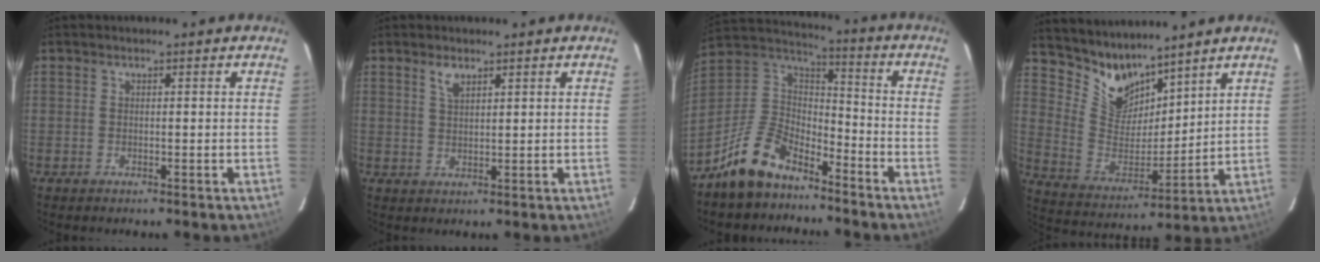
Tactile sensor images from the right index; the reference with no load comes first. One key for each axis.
{"total": 2.6, "fx": 1.8, "fy": 1.1, "fz": 1.6, "tx": -0.029, "ty": 0.002, "tz": 0.034}
{"total": 14.7, "fx": -10.6, "fy": 7.0, "fz": 7.3, "tx": -0.175, "ty": 0.020, "tz": -0.194}
{"total": 10.9, "fx": 9.4, "fy": 4.6, "fz": 3.0, "tx": -0.069, "ty": -0.007, "tz": 0.192}